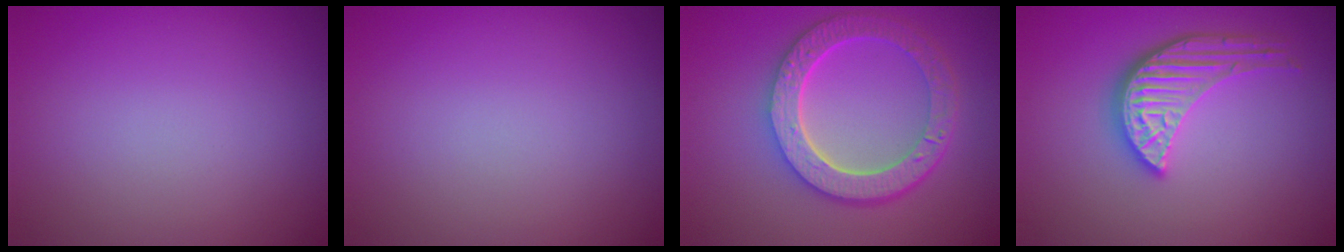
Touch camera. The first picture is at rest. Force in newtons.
{"total": 0.0}
{"total": 6.4, "press": 4.9, "slide": 4.0}
{"total": 4.3, "press": 3.6, "slide": 2.4}